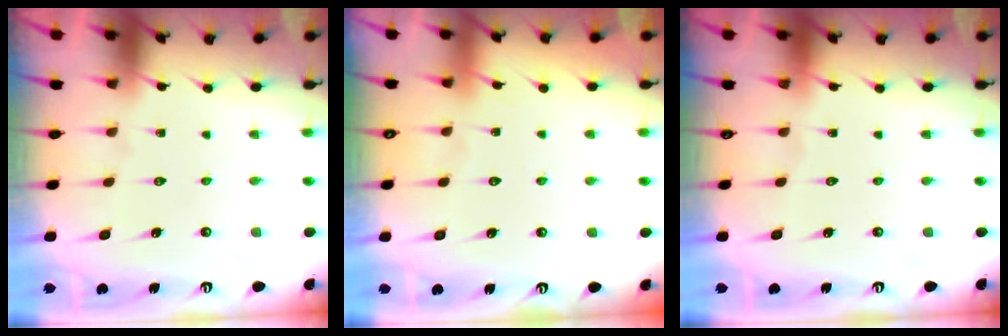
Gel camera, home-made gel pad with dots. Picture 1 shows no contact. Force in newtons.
{"total": 3.7, "press": 3.7, "slide": 0.5}
{"total": 0.0}